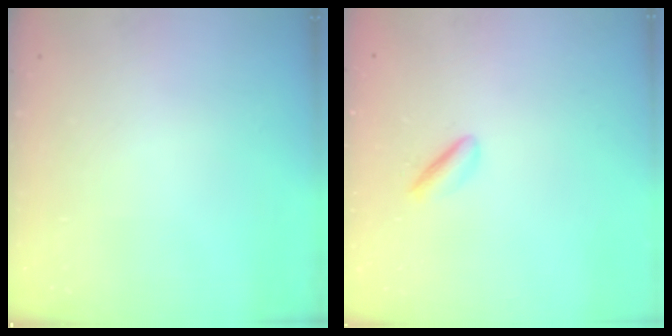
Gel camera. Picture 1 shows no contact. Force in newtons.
{"total": 2.0, "press": 1.9, "slide": 0.6}